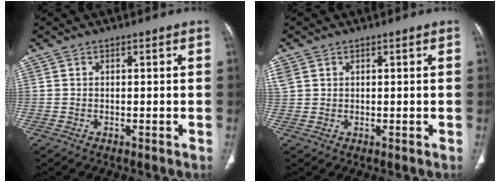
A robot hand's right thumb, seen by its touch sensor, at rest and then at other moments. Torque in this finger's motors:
{"motor_torque": [-0.16, 0.28, 0.42, 0.01, -0.01]}